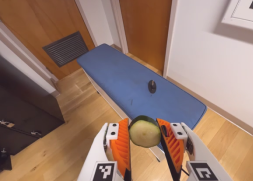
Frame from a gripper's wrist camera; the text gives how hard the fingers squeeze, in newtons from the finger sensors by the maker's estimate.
{"total": 9.0, "left": 8.2, "right": 9.8}